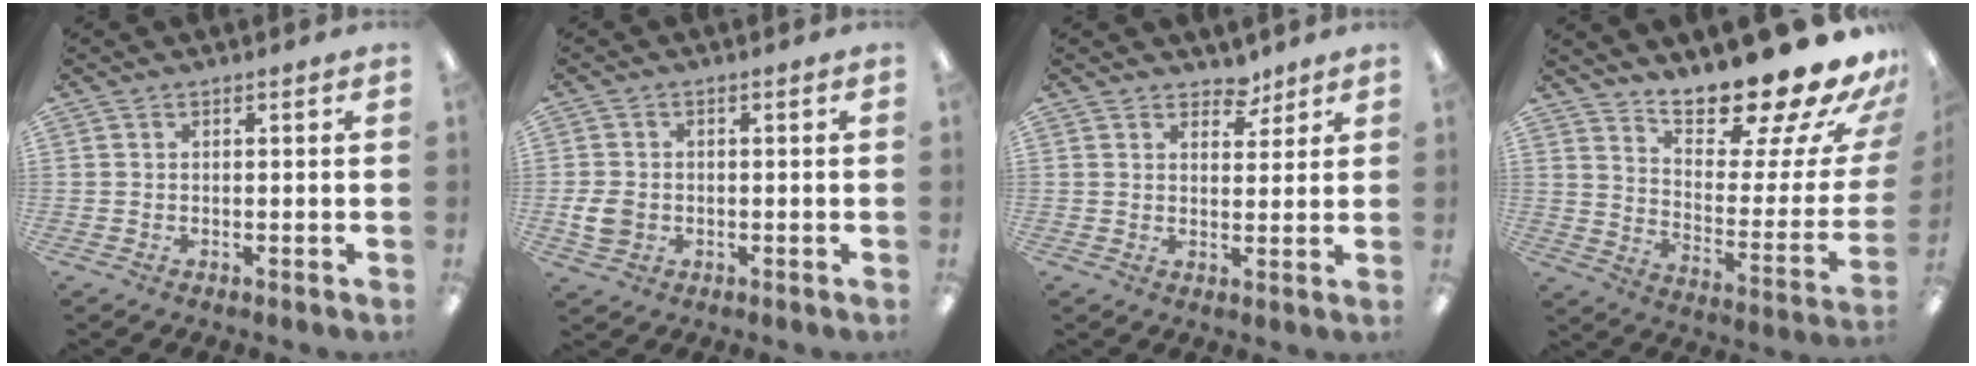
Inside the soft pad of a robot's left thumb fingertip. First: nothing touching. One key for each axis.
{"total": 4.7, "fx": -0.7, "fy": 3.8, "fz": 2.8, "tx": -0.052, "ty": 0.001, "tz": -0.013}
{"total": 4.5, "fx": 3.7, "fy": 2.4, "fz": 1.1, "tx": 0.002, "ty": -0.023, "tz": 0.062}
{"total": 20.8, "fx": 18.0, "fy": 3.8, "fz": 9.7, "tx": -0.121, "ty": -0.149, "tz": 0.286}